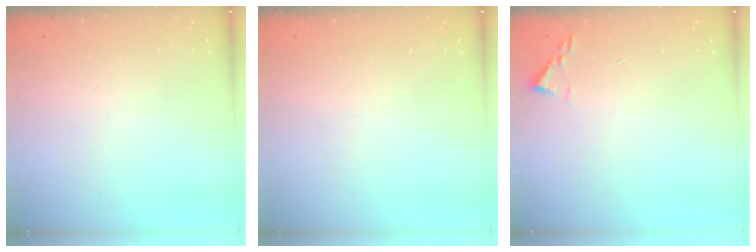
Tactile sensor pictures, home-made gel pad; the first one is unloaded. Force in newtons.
{"total": 0.0}
{"total": 1.8, "press": 1.7, "slide": 0.2}